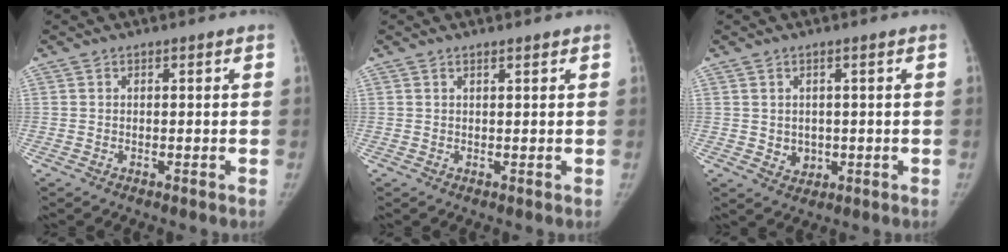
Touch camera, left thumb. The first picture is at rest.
{"total": 0.9, "force": [0.7, 0.2, 0.5], "torque": [-0.009, -0.004, 0.013]}
{"total": 3.0, "force": [0.0, 2.6, 1.6], "torque": [-0.013, -0.003, 0.011]}